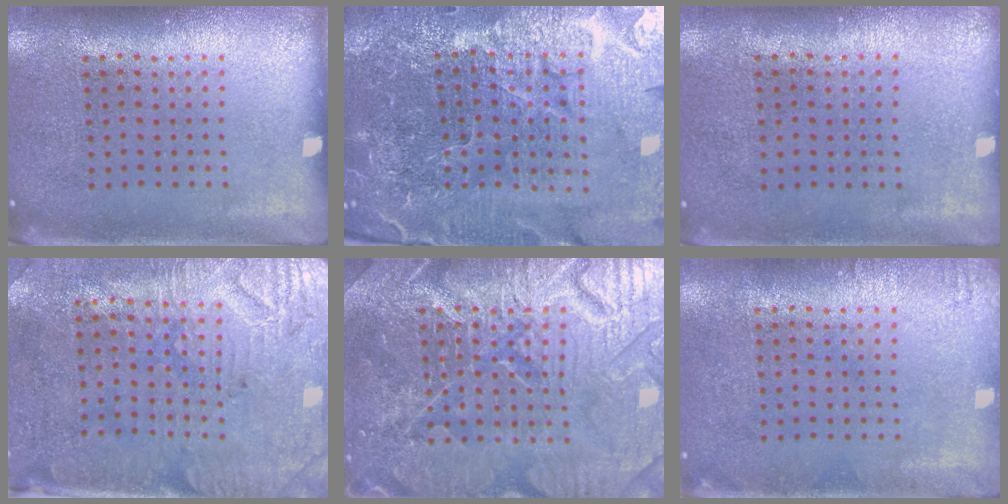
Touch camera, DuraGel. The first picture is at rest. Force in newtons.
{"total": 6.5, "press": 5.8, "slide": 3.0}
{"total": 0.0}
{"total": 3.1, "press": 2.6, "slide": 1.5}
{"total": 7.2, "press": 7.2, "slide": 0.9}
{"total": 0.8, "press": 0.8, "slide": 0.1}